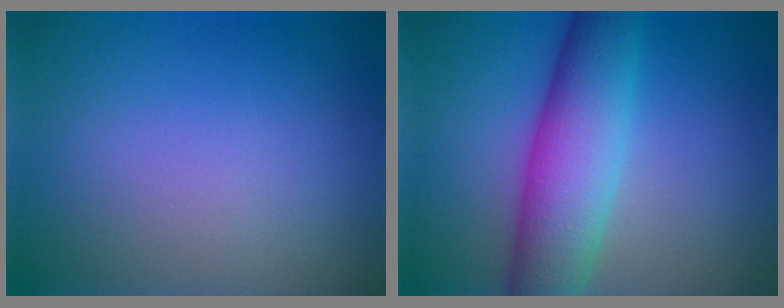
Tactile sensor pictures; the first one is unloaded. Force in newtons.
{"total": 8.3, "press": 8.3, "slide": 0.2}